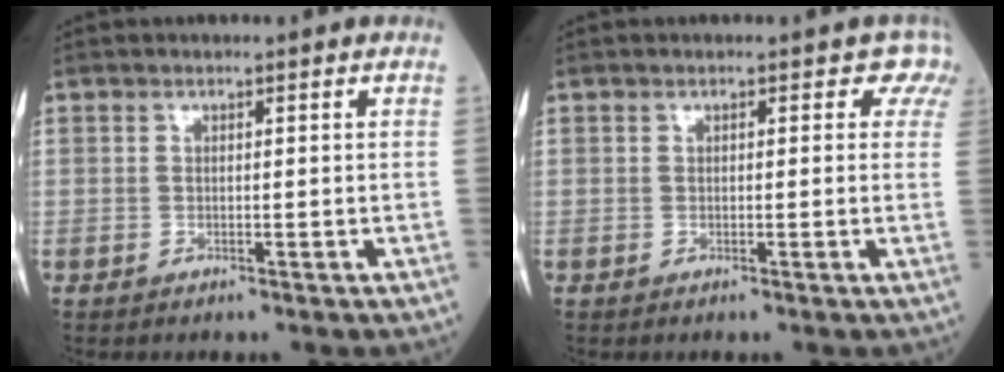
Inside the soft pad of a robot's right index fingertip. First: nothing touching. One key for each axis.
{"total": 2.4, "fx": 1.4, "fy": 1.8, "fz": 0.8, "tx": 0.018, "ty": -0.002, "tz": -0.001}